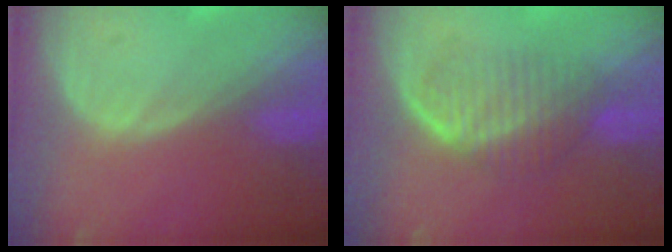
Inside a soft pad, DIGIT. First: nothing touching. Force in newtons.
{"total": 5.9, "press": 5.8, "slide": 1.4}